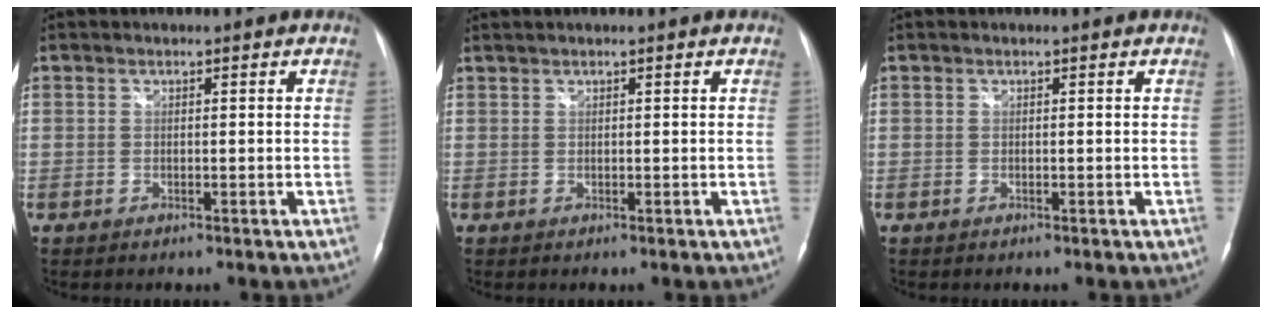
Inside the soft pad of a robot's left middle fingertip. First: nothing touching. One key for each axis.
{"total": 0.7, "fx": 0.6, "fy": -0.1, "fz": 0.2, "tx": -0.008, "ty": 0.011, "tz": 0.019}
{"total": 0.0}